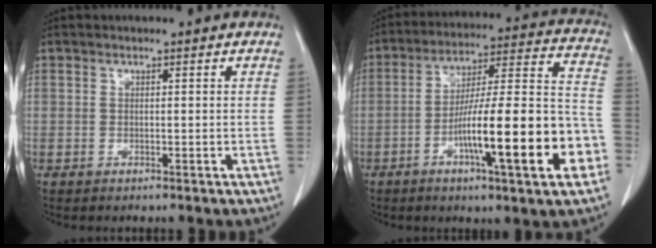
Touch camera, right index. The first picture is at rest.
{"total": 20.6, "force": [-7.3, 2.0, 19.2], "torque": [-0.266, 0.010, -0.110]}